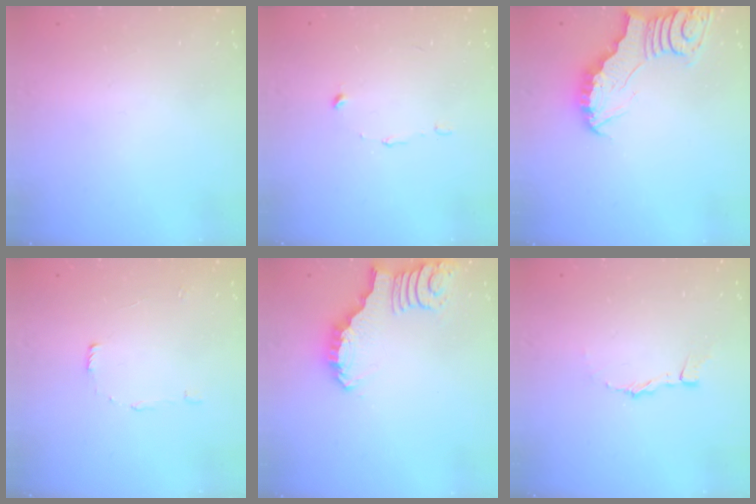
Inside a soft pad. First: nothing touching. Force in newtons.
{"total": 4.9, "press": 4.8, "slide": 0.3}
{"total": 5.8, "press": 5.8, "slide": 0.5}
{"total": 4.4, "press": 4.4, "slide": 0.4}
{"total": 2.9, "press": 2.9, "slide": 0.1}
{"total": 3.3, "press": 3.3, "slide": 0.4}